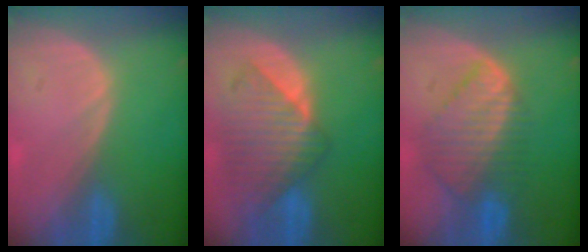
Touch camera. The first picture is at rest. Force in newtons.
{"total": 9.4, "press": 8.4, "slide": 4.2}
{"total": 8.6, "press": 7.5, "slide": 4.1}